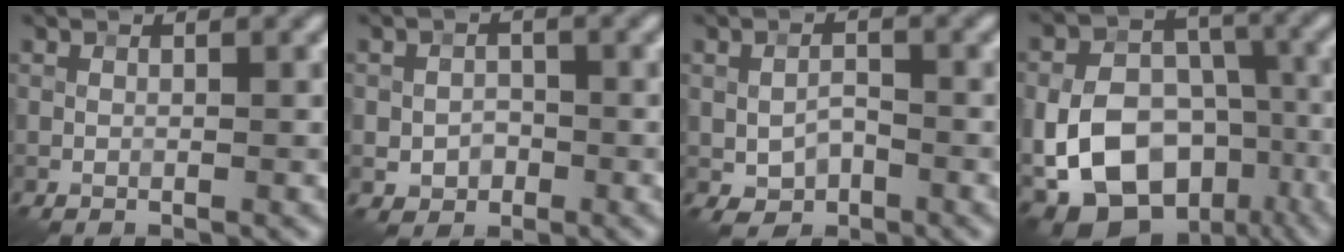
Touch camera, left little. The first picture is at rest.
{"total": 2.1, "force": [-0.8, 1.8, 0.9], "torque": [-0.012, -0.001, -0.017]}
{"total": 2.3, "force": [-1.0, 1.5, 1.4], "torque": [-0.025, 0.001, -0.015]}
{"total": 15.1, "force": [-5.5, 10.8, 9.0], "torque": [-0.164, -0.019, -0.090]}